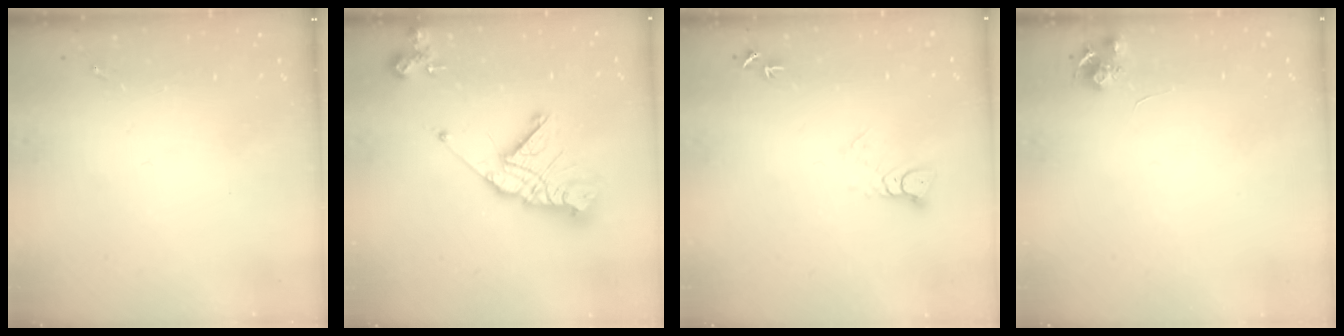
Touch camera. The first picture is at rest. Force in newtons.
{"total": 17.8, "press": 17.7, "slide": 2.1}
{"total": 4.7, "press": 4.7, "slide": 0.2}
{"total": 6.8, "press": 6.7, "slide": 0.9}